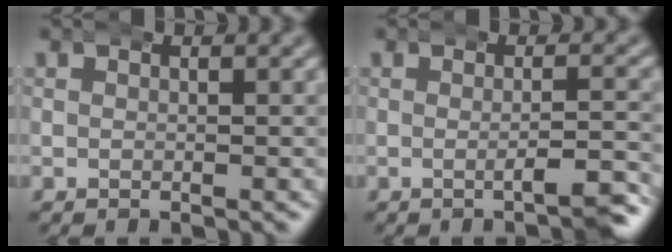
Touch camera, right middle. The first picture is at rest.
{"total": 2.7, "force": [-1.5, -0.2, 2.2], "torque": [-0.030, 0.005, -0.031]}